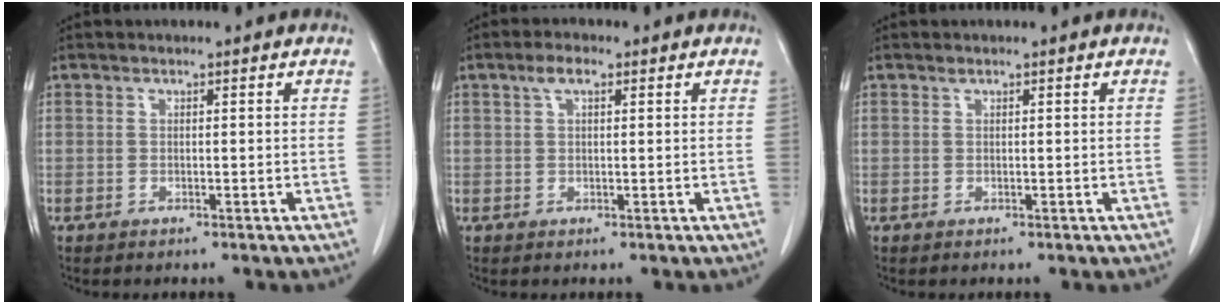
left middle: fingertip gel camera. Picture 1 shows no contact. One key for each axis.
{"total": 2.6, "fx": 1.3, "fy": 1.0, "fz": 2.0, "tx": -0.044, "ty": 0.012, "tz": 0.026}
{"total": 0.0}